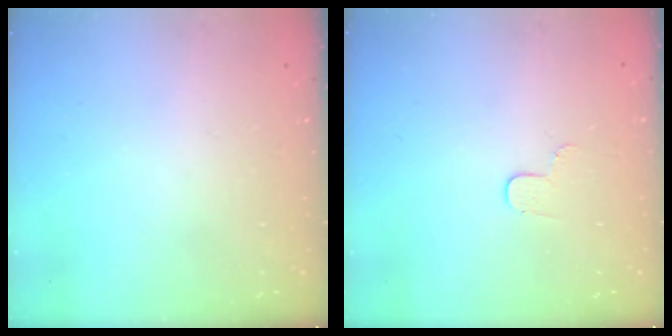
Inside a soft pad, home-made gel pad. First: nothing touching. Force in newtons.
{"total": 3.4, "press": 3.4, "slide": 0.4}